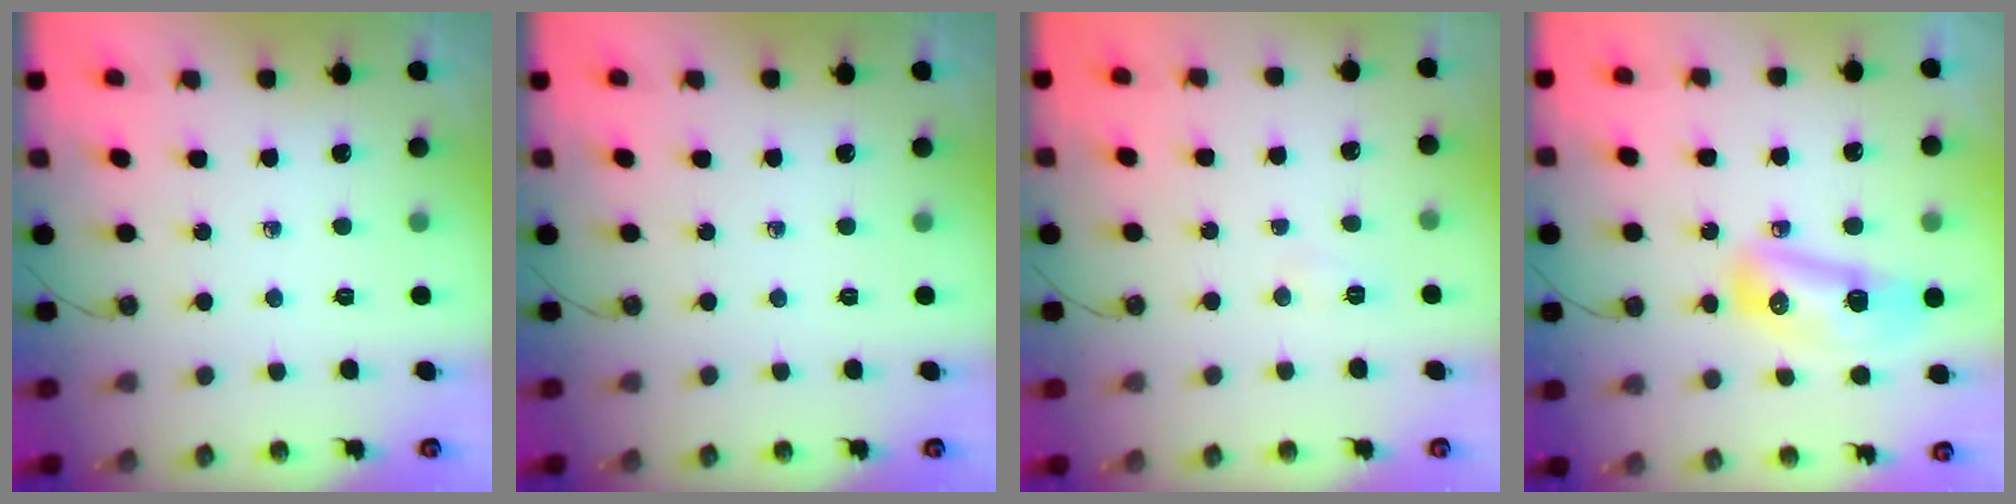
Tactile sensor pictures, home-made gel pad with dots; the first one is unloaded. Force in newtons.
{"total": 0.0}
{"total": 4.9, "press": 4.9, "slide": 0.5}
{"total": 11.6, "press": 11.5, "slide": 1.4}